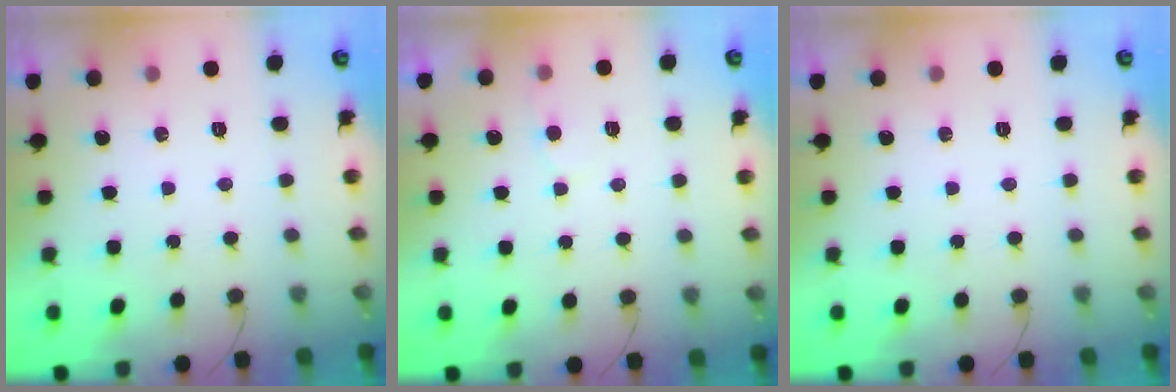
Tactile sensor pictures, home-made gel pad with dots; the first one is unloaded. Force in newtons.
{"total": 5.1, "press": 5.0, "slide": 0.2}
{"total": 0.0}